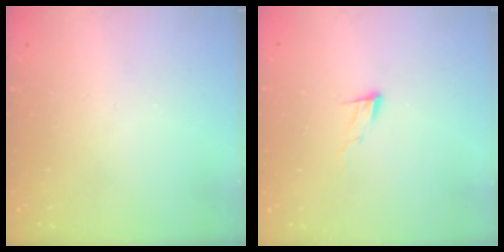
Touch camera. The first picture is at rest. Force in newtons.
{"total": 6.2, "press": 6.2, "slide": 0.6}